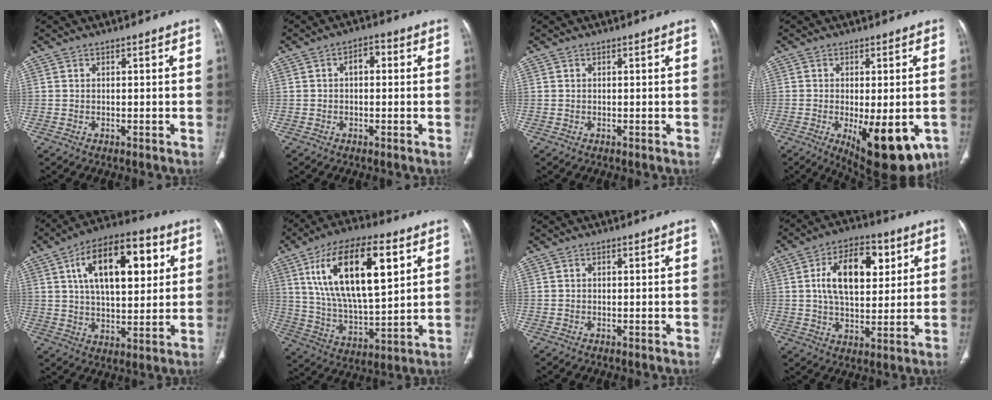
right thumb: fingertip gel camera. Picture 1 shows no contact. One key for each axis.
{"total": 3.4, "fx": 0.3, "fy": 2.1, "fz": 2.7, "tx": -0.031, "ty": 0.014, "tz": -0.003}
{"total": 0.0}
{"total": 15.3, "fx": -5.5, "fy": 6.3, "fz": 12.9, "tx": -0.141, "ty": -0.010, "tz": -0.060}
{"total": 19.8, "fx": 6.4, "fy": 9.6, "fz": 16.1, "tx": -0.226, "ty": 0.001, "tz": 0.098}
{"total": 23.1, "fx": 8.5, "fy": 9.5, "fz": 19.3, "tx": -0.327, "ty": -0.021, "tz": 0.151}
{"total": 0.0}
{"total": 14.7, "fx": 4.0, "fy": 8.2, "fz": 11.5, "tx": -0.164, "ty": -0.001, "tz": 0.065}